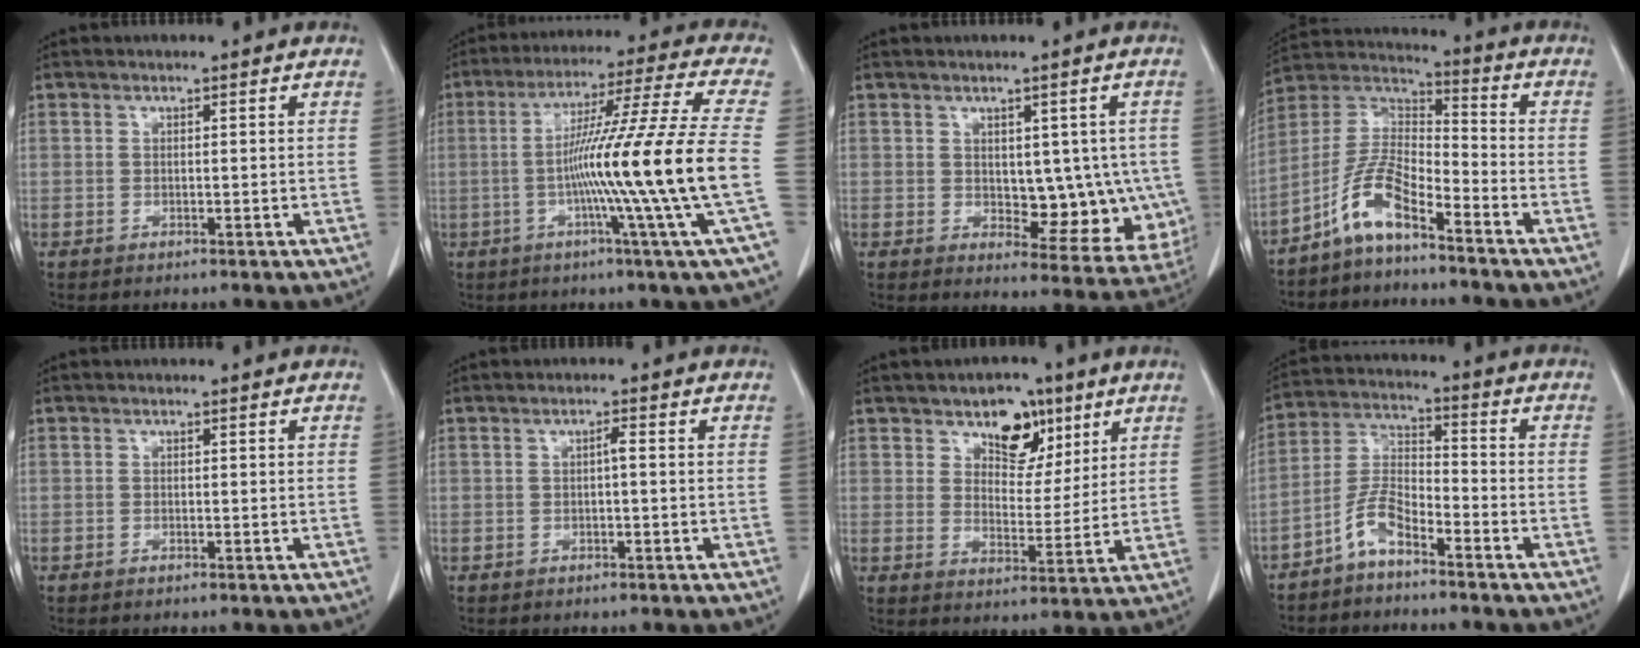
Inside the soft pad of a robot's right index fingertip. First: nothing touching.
{"total": 17.7, "force": [-3.1, -3.5, 17.0], "torque": [-0.281, -0.012, -0.063]}
{"total": 9.9, "force": [0.1, 5.4, 8.3], "torque": [-0.079, 0.002, 0.021]}
{"total": 9.0, "force": [-6.2, 1.9, 6.2], "torque": [-0.139, 0.017, -0.126]}
{"total": 0.0}
{"total": 1.0, "force": [-0.1, 0.1, 1.0], "torque": [-0.016, 0.003, -0.001]}
{"total": 7.9, "force": [4.7, 4.9, 4.1], "torque": [-0.052, 0.006, 0.076]}
{"total": 6.3, "force": [-4.5, 1.7, 4.0], "torque": [-0.097, 0.006, -0.093]}